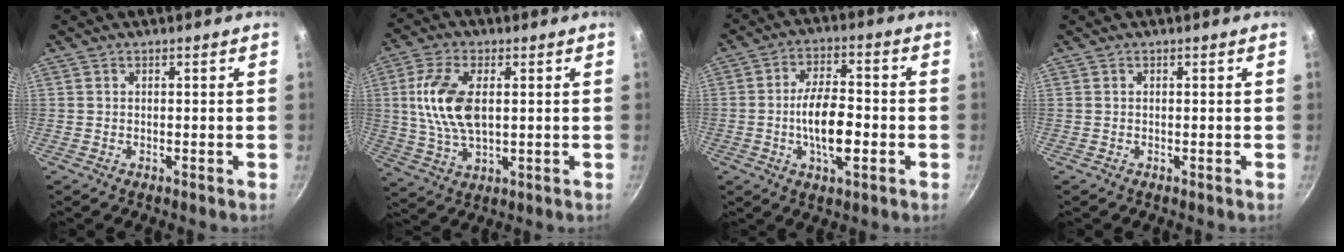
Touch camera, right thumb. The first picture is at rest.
{"total": 12.1, "force": [1.7, 6.4, 10.1], "torque": [-0.197, 0.000, 0.034]}
{"total": 10.8, "force": [-2.3, 5.0, 9.3], "torque": [-0.153, 0.024, -0.042]}
{"total": 0.0}